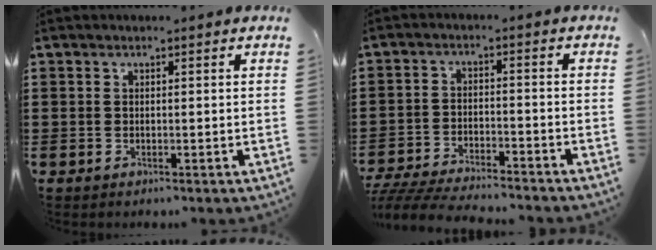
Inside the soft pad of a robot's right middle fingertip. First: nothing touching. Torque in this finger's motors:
{"motor_torque": [0.95, -0.20, 0.39, 0.17]}